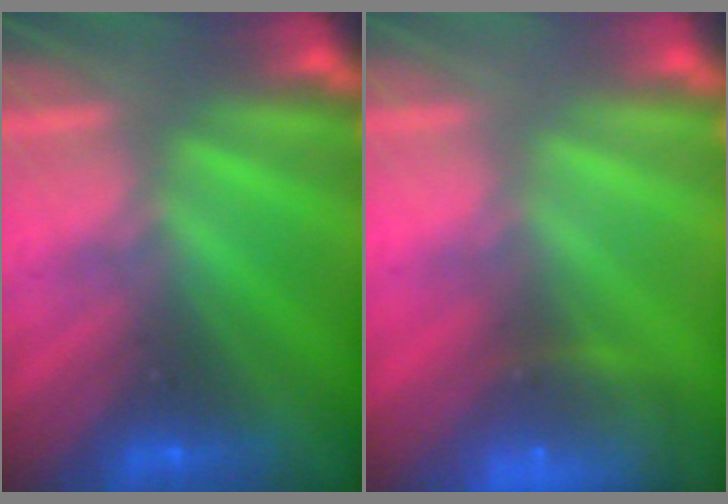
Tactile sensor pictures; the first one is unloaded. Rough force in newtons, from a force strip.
{"total": 8.0}